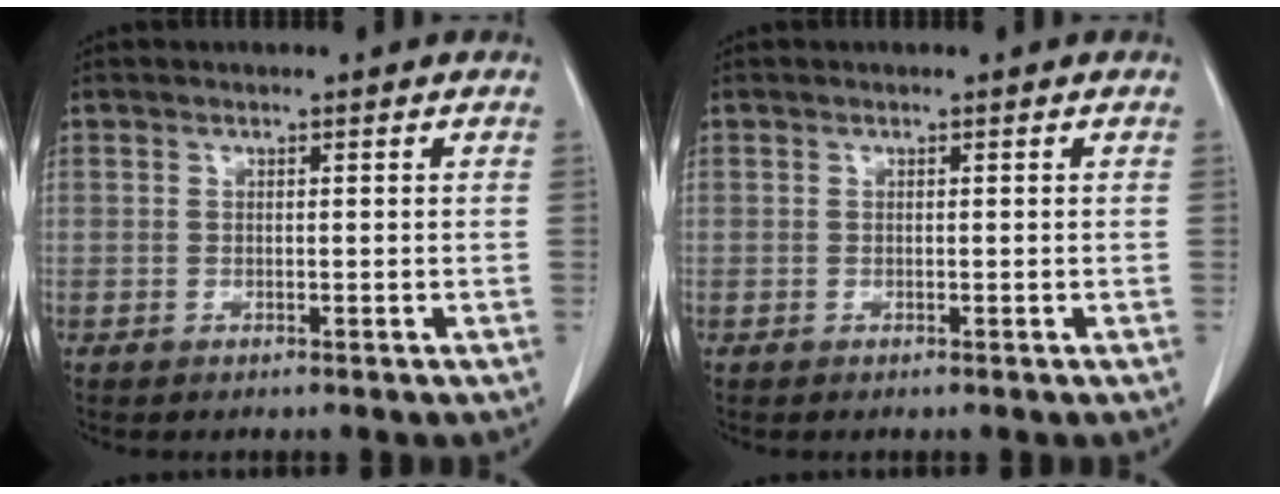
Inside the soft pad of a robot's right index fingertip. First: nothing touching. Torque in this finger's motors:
{"motor_torque": [-0.01, 0.04, -0.02, 0.01]}